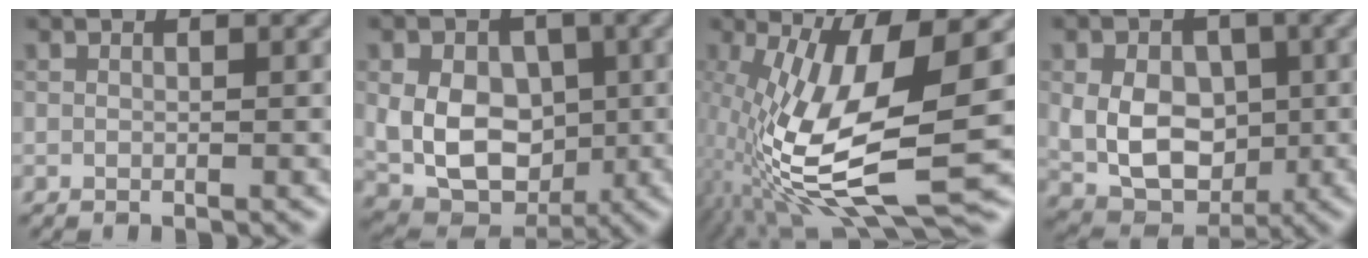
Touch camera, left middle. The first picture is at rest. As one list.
[{"total": 8.7, "force": [0.0, 6.5, 5.8], "torque": [-0.086, -0.012, -0.001]}, {"total": 13.7, "force": [-2.3, 3.9, 12.9], "torque": [-0.266, -0.014, -0.038]}, {"total": 7.7, "force": [0.0, 5.8, 5.1], "torque": [-0.082, -0.012, -0.001]}]